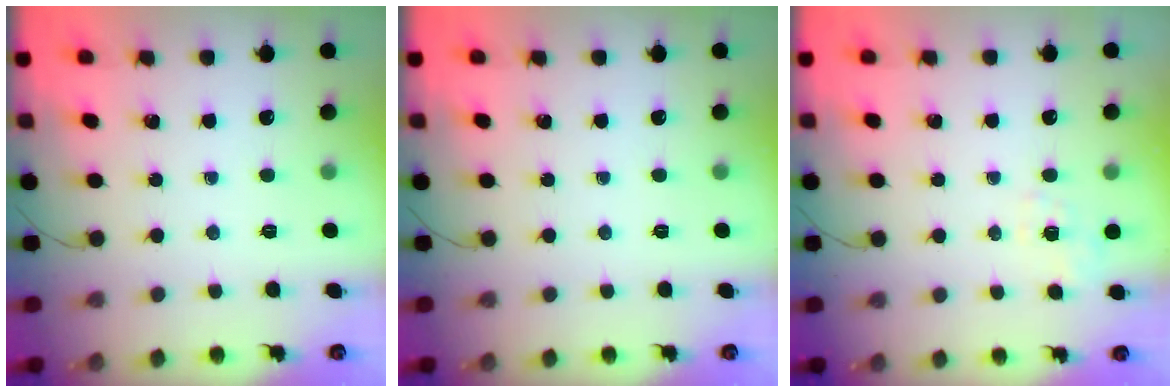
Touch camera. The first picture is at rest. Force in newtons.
{"total": 0.0}
{"total": 2.3, "press": 1.6, "slide": 1.6}